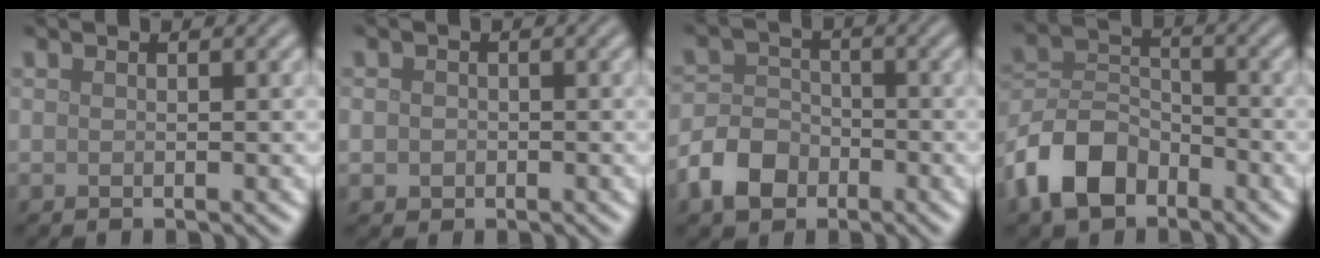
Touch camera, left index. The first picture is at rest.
{"total": 1.2, "force": [-0.2, 1.1, 0.4], "torque": [-0.001, -0.006, -0.003]}
{"total": 4.5, "force": [-2.4, 3.2, 2.0], "torque": [-0.042, 0.001, -0.052]}
{"total": 7.1, "force": [-4.3, 4.3, 3.6], "torque": [-0.068, 0.004, -0.097]}